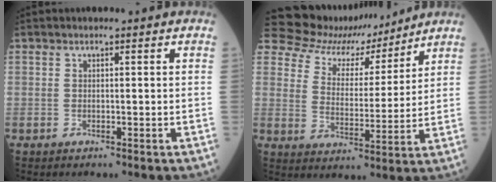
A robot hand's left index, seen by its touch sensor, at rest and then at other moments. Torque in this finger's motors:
{"motor_torque": [0.91, -1.23, 0.07, -0.04]}